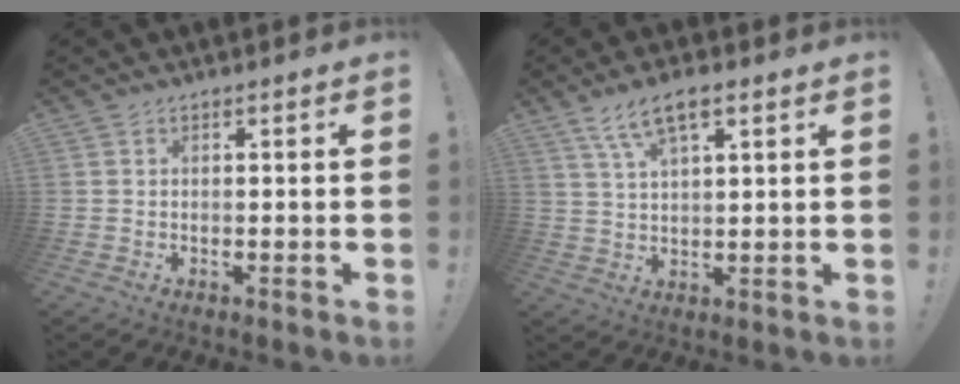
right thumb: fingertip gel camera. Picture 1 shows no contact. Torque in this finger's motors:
{"motor_torque": [1.40, 1.43, 0.46, 0.20, 0.13]}